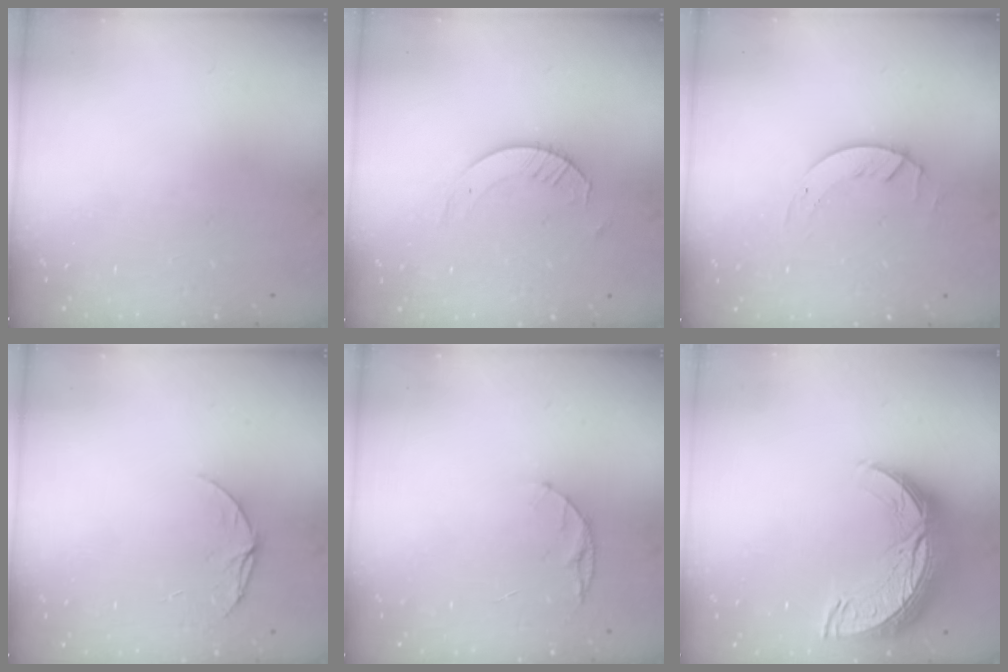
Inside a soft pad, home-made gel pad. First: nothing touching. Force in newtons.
{"total": 4.1, "press": 4.1, "slide": 0.4}
{"total": 2.0, "press": 2.0, "slide": 0.2}
{"total": 7.6, "press": 7.6, "slide": 0.6}
{"total": 5.1, "press": 5.1, "slide": 0.6}
{"total": 15.0, "press": 14.9, "slide": 1.0}